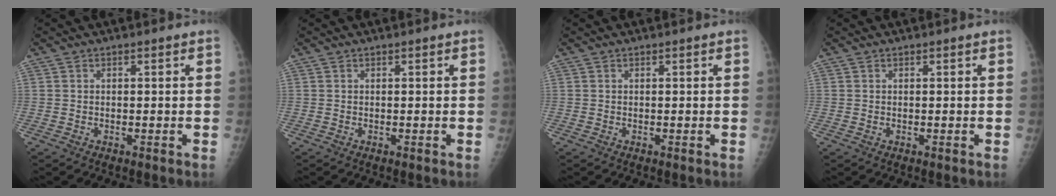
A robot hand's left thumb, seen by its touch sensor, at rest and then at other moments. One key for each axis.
{"total": 0.0}
{"total": 0.0}
{"total": 0.0}